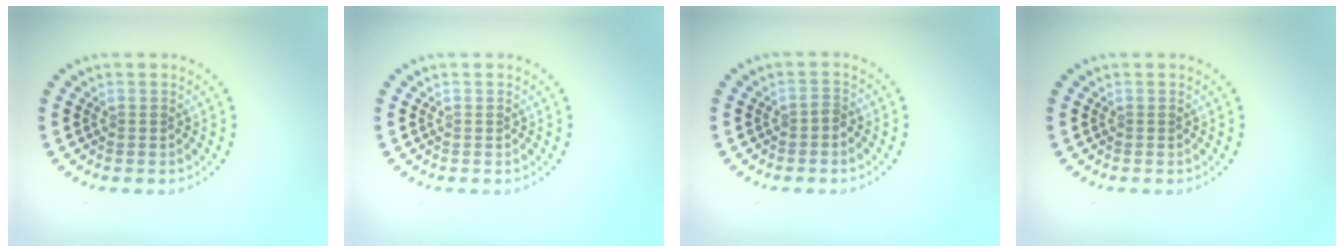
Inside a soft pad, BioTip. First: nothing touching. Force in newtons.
{"total": 0.0}
{"total": 0.9, "press": 0.8, "slide": 0.5}
{"total": 0.0}